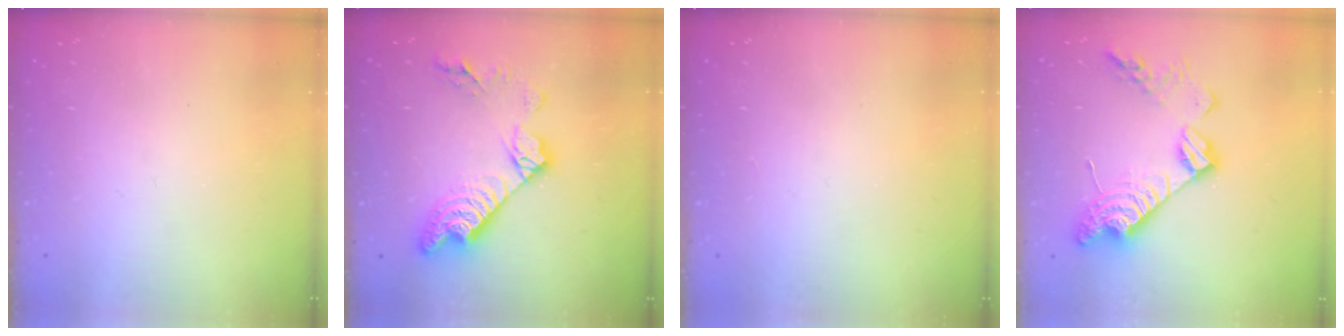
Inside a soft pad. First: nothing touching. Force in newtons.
{"total": 16.4, "press": 16.3, "slide": 1.1}
{"total": 0.0}
{"total": 18.0, "press": 18.0, "slide": 1.1}